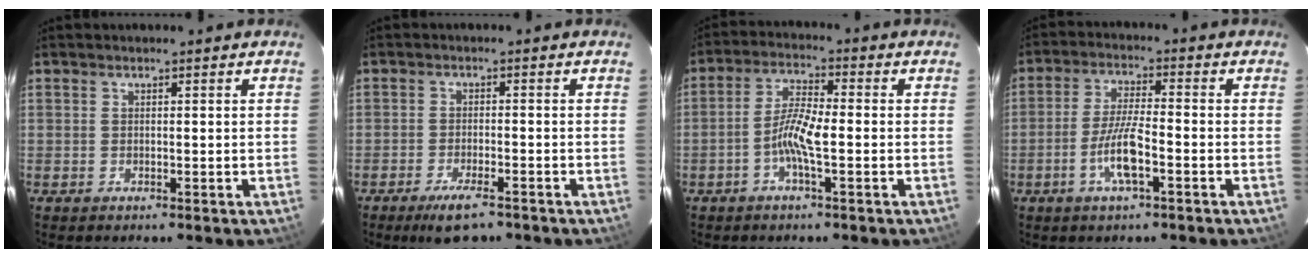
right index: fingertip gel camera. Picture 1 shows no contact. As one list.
[{"total": 5.9, "force": [-4.4, 1.5, 3.6], "torque": [-0.080, -0.012, -0.073]}, {"total": 6.1, "force": [-1.8, 0.9, 5.8], "torque": [-0.119, 0.010, -0.040]}, {"total": 7.0, "force": [-3.0, 0.9, 6.3], "torque": [-0.125, 0.000, -0.057]}]